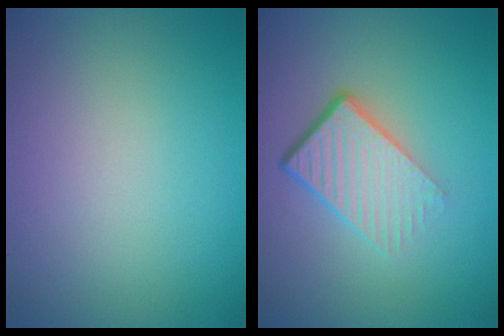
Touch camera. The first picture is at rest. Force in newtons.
{"total": 4.7, "press": 2.8, "slide": 3.8}